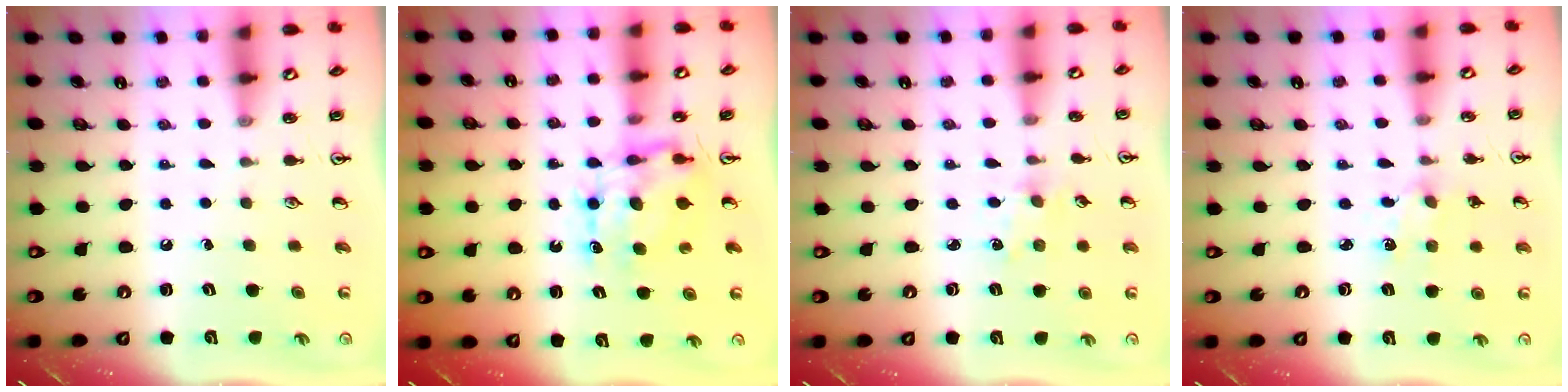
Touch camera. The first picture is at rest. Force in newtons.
{"total": 7.2, "press": 7.2, "slide": 0.6}
{"total": 1.5, "press": 1.5, "slide": 0.3}
{"total": 2.7, "press": 2.7, "slide": 0.3}